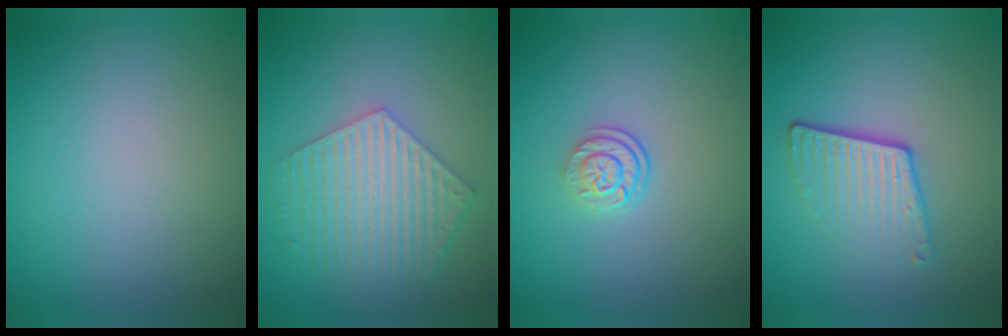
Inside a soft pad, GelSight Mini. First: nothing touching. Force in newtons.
{"total": 6.1, "press": 4.7, "slide": 3.9}
{"total": 2.5, "press": 1.8, "slide": 1.8}
{"total": 4.0, "press": 2.7, "slide": 3.0}